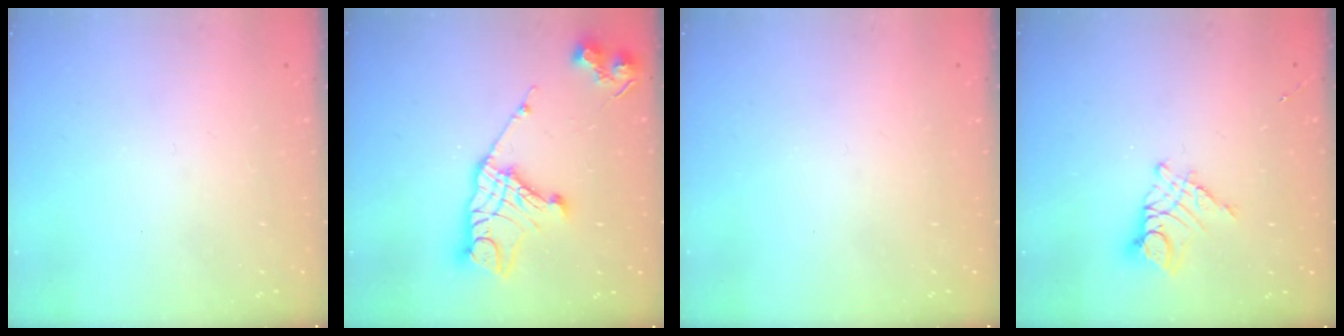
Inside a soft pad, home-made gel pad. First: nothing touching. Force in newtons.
{"total": 17.2, "press": 17.1, "slide": 1.6}
{"total": 0.0}
{"total": 10.5, "press": 10.5, "slide": 1.0}